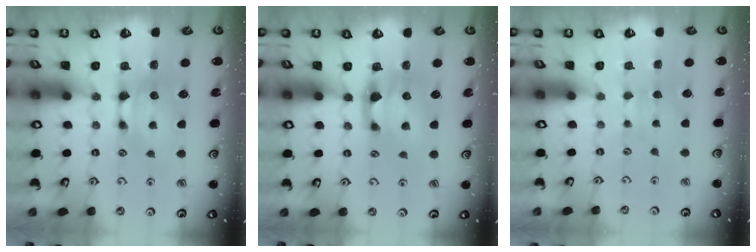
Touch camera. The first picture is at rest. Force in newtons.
{"total": 1.4, "press": 0.9, "slide": 1.0}
{"total": 2.8, "press": 2.8, "slide": 0.5}